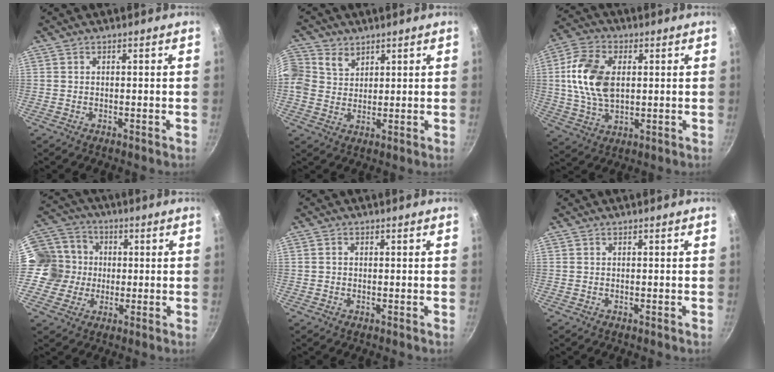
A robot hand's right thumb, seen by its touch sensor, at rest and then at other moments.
{"total": 8.1, "force": [3.5, 6.8, 2.6], "torque": [-0.042, 0.007, 0.064]}
{"total": 13.5, "force": [1.9, 8.4, 10.3], "torque": [-0.187, 0.002, 0.032]}
{"total": 11.5, "force": [-0.2, 10.9, 3.7], "torque": [-0.037, 0.026, -0.018]}
{"total": 0.8, "force": [0.0, 0.7, 0.4], "torque": [-0.006, 0.005, 0.000]}
{"total": 0.0}